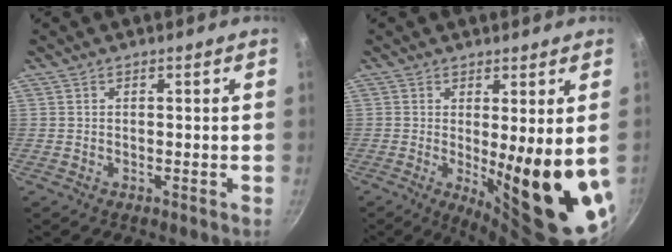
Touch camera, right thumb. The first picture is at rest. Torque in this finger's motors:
{"motor_torque": [2.44, 2.57, 2.38, -0.12, 0.44]}